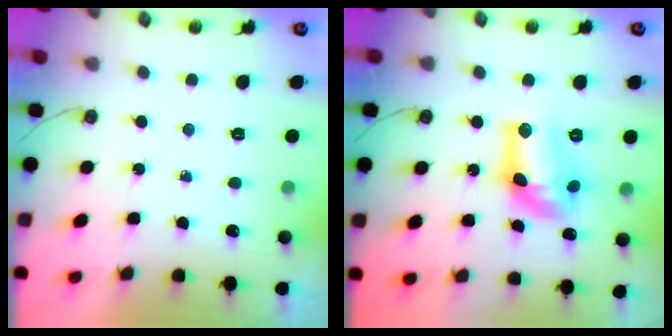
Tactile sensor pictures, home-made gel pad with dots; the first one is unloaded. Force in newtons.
{"total": 12.2, "press": 12.2, "slide": 0.5}